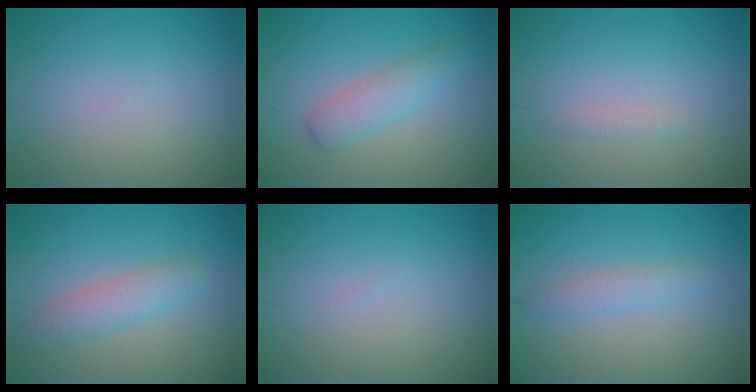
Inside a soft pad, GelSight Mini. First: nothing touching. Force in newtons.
{"total": 2.6, "press": 2.6, "slide": 0.1}
{"total": 0.7, "press": 0.7, "slide": 0.0}
{"total": 2.9, "press": 2.9, "slide": 0.1}
{"total": 0.0}
{"total": 1.8, "press": 1.8, "slide": 0.1}